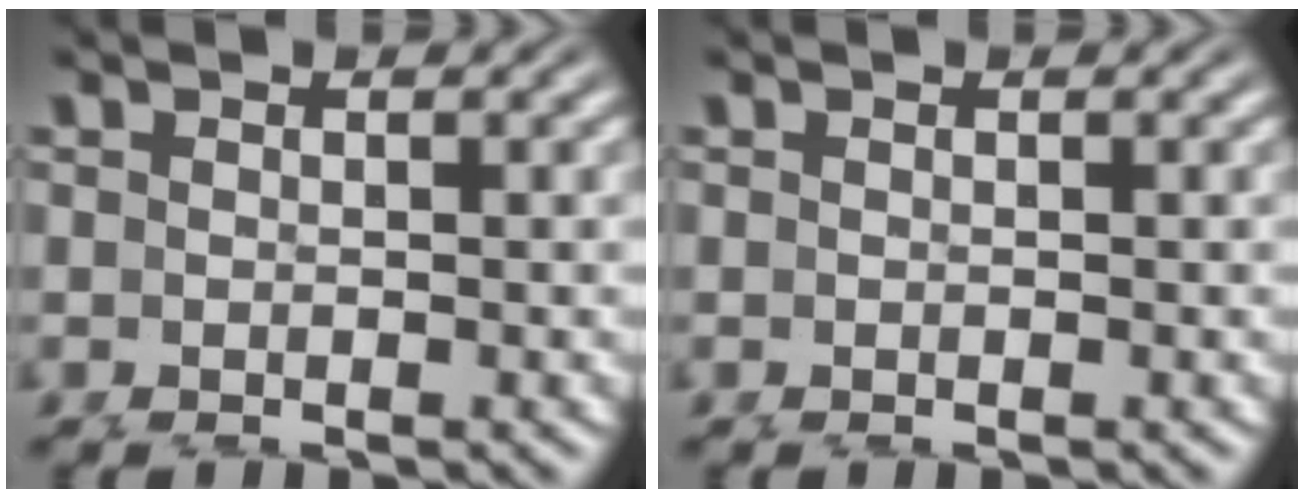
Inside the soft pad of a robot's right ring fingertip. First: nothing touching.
{"total": 0.0}